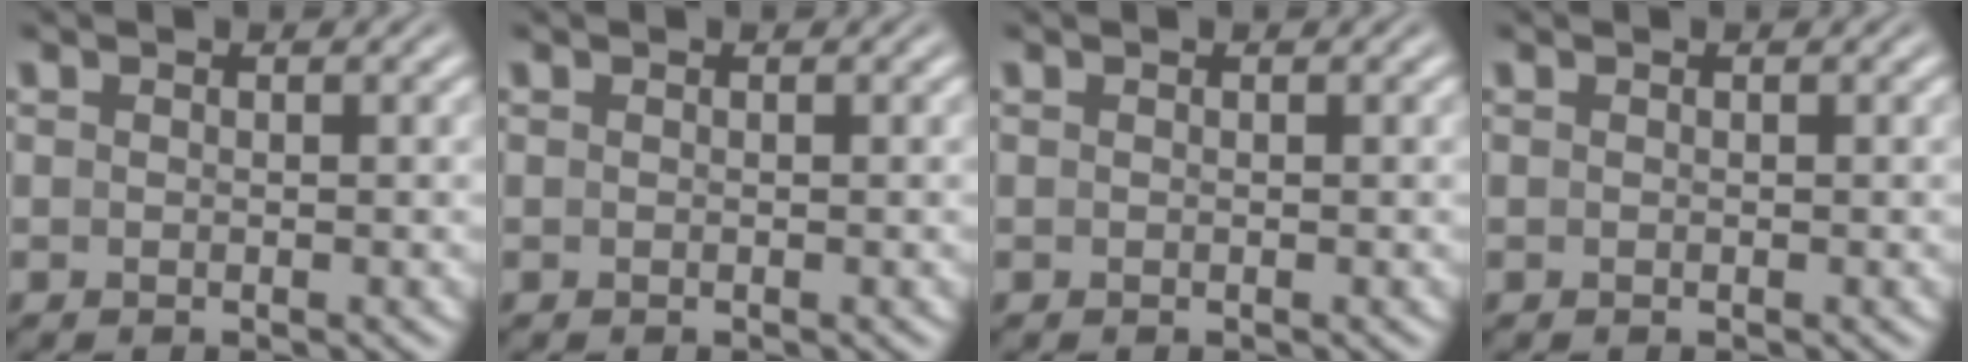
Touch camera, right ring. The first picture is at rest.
{"total": 0.0}
{"total": 0.0}
{"total": 0.0}